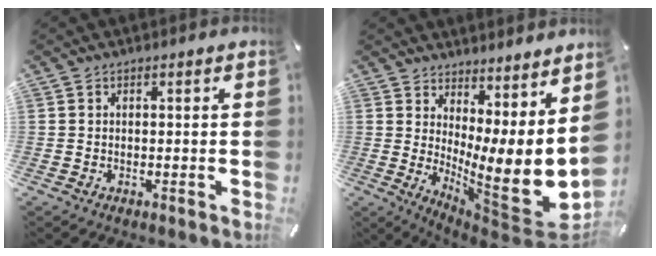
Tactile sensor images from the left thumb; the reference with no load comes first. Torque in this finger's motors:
{"motor_torque": [2.43, 2.52, 1.23, -0.36, 0.25]}